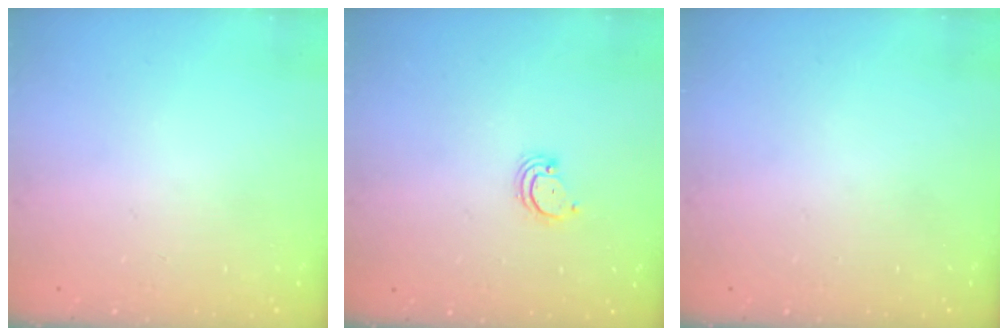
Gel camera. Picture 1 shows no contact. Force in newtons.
{"total": 2.3, "press": 2.3, "slide": 0.2}
{"total": 0.0}